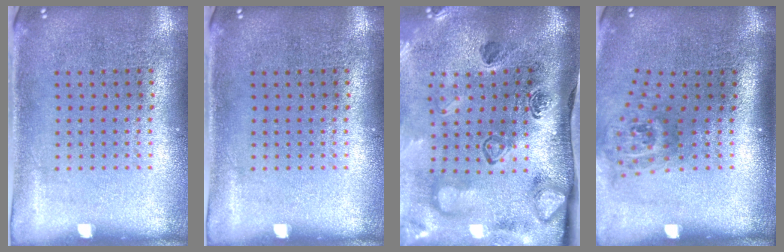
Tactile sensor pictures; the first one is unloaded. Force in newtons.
{"total": 0.0}
{"total": 4.3, "press": 2.9, "slide": 3.2}
{"total": 1.9, "press": 1.3, "slide": 1.4}